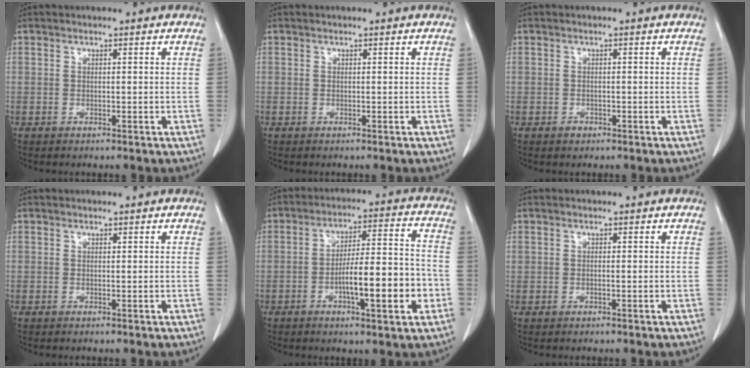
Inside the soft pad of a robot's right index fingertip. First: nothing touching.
{"total": 0.0}
{"total": 0.9, "force": [-0.6, 0.7, 0.2], "torque": [-0.002, 0.002, -0.008]}
{"total": 0.0}
{"total": 12.3, "force": [-3.8, 2.0, 11.6], "torque": [-0.185, 0.014, -0.057]}
{"total": 0.0}